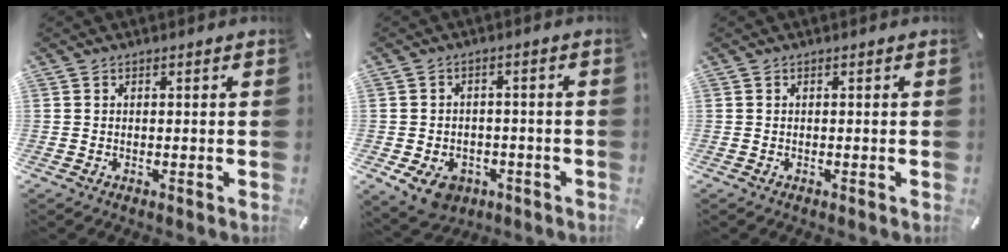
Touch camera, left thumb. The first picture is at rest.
{"total": 7.4, "force": [-3.6, 5.3, 3.7], "torque": [-0.073, 0.016, -0.066]}
{"total": 0.0}